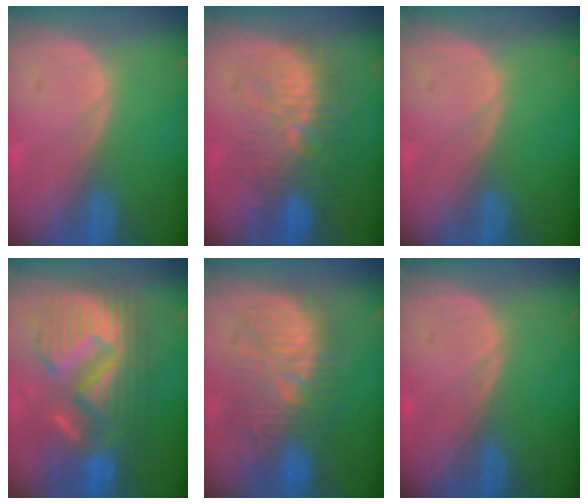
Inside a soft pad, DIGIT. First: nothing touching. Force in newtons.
{"total": 9.3, "press": 9.1, "slide": 2.1}
{"total": 0.0}
{"total": 13.2, "press": 13.2, "slide": 1.2}
{"total": 10.7, "press": 10.6, "slide": 0.9}
{"total": 0.0}